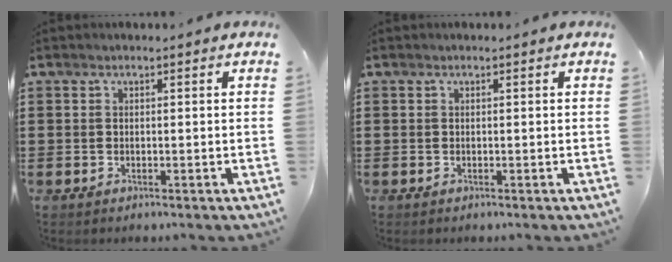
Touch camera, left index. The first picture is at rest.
{"total": 0.0}